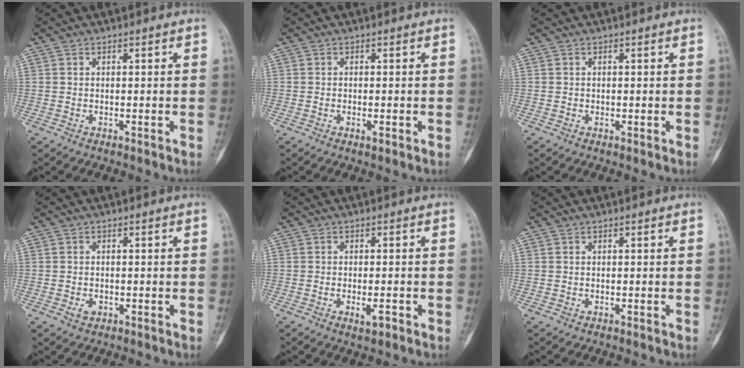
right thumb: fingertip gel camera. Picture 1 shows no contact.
{"total": 1.2, "force": [-0.5, 0.4, 1.1], "torque": [-0.013, -0.001, -0.007]}
{"total": 0.0}
{"total": 1.5, "force": [-0.5, 1.1, 0.8], "torque": [-0.009, 0.003, -0.007]}
{"total": 2.6, "force": [-1.1, 0.9, 2.2], "torque": [-0.032, 0.001, -0.017]}
{"total": 0.0}